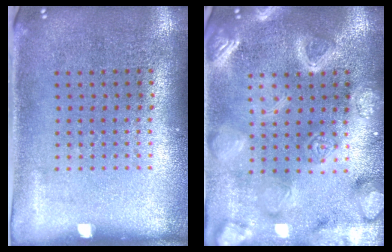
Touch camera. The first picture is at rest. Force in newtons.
{"total": 5.7, "press": 5.6, "slide": 0.7}